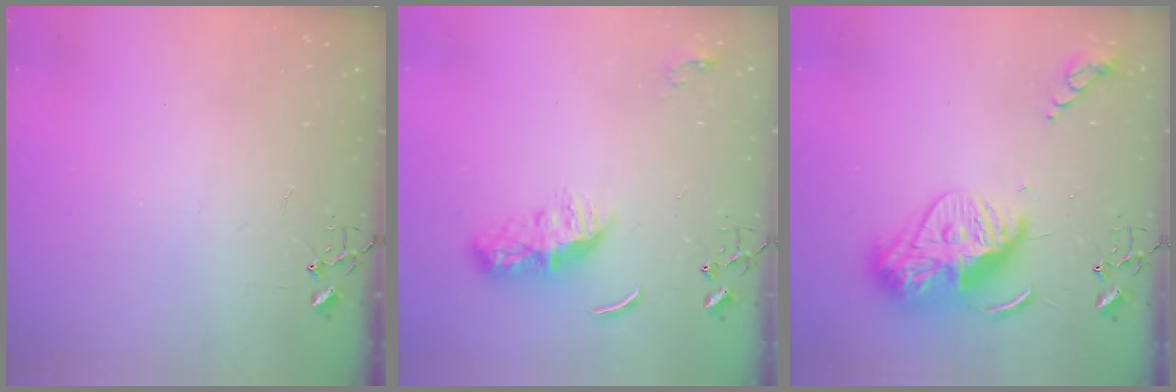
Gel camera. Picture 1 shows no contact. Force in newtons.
{"total": 8.9, "press": 8.9, "slide": 0.1}
{"total": 16.7, "press": 16.7, "slide": 0.8}